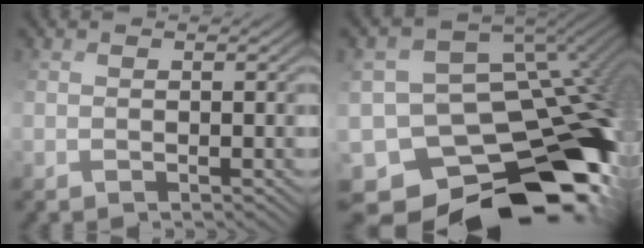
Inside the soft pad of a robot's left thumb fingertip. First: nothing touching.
{"total": 16.0, "force": [-7.1, 11.1, 9.0], "torque": [-0.118, 0.008, -0.072]}